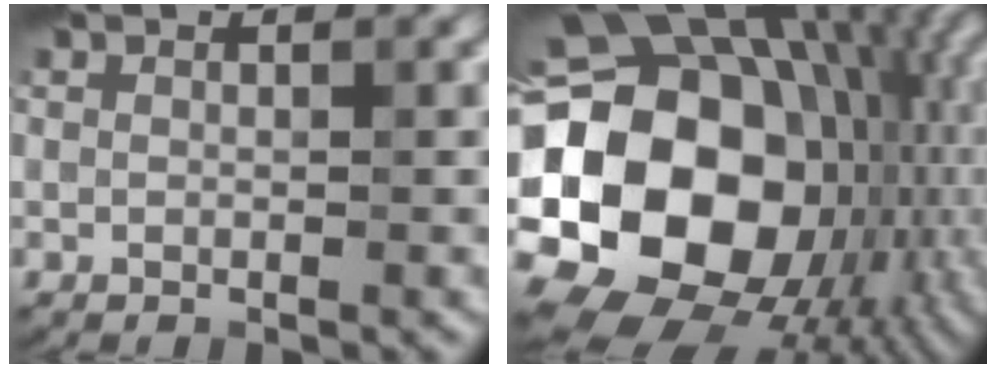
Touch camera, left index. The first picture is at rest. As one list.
[{"total": 22.2, "force": [-0.3, 17.4, 13.8], "torque": [-0.283, -0.004, -0.005]}]